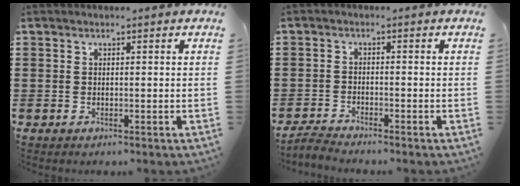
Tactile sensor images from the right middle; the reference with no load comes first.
{"total": 2.2, "force": [-2.1, 0.0, 0.5], "torque": [-0.019, -0.001, -0.045]}